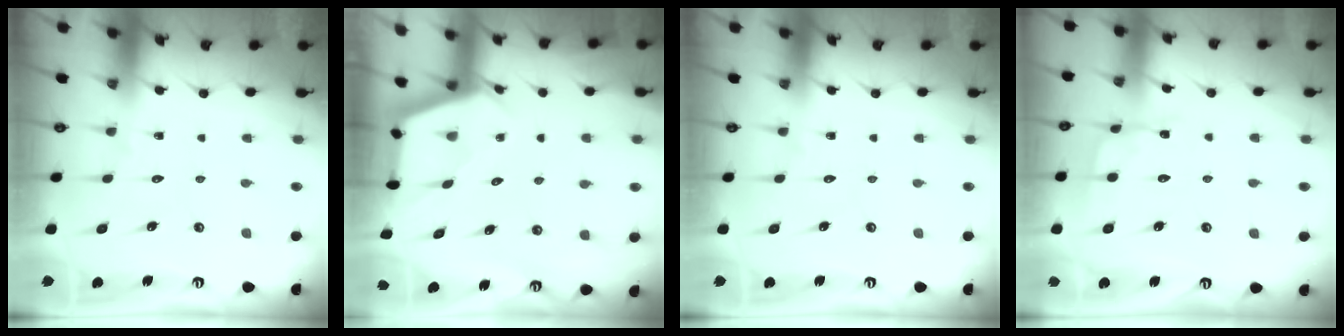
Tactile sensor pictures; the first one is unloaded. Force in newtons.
{"total": 2.6, "press": 2.6, "slide": 0.3}
{"total": 0.0}
{"total": 3.5, "press": 3.5, "slide": 0.4}